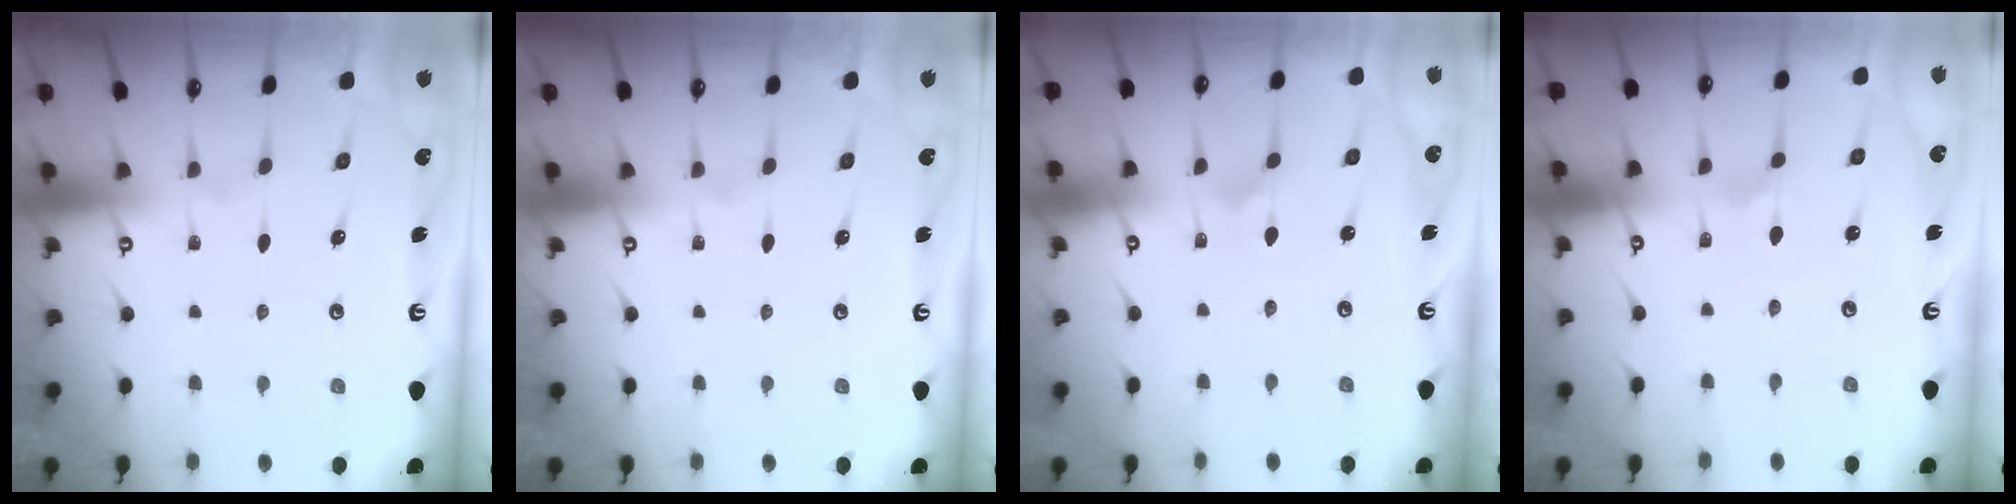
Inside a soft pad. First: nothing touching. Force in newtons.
{"total": 0.0}
{"total": 0.9, "press": 0.9, "slide": 0.0}
{"total": 2.0, "press": 2.0, "slide": 0.1}